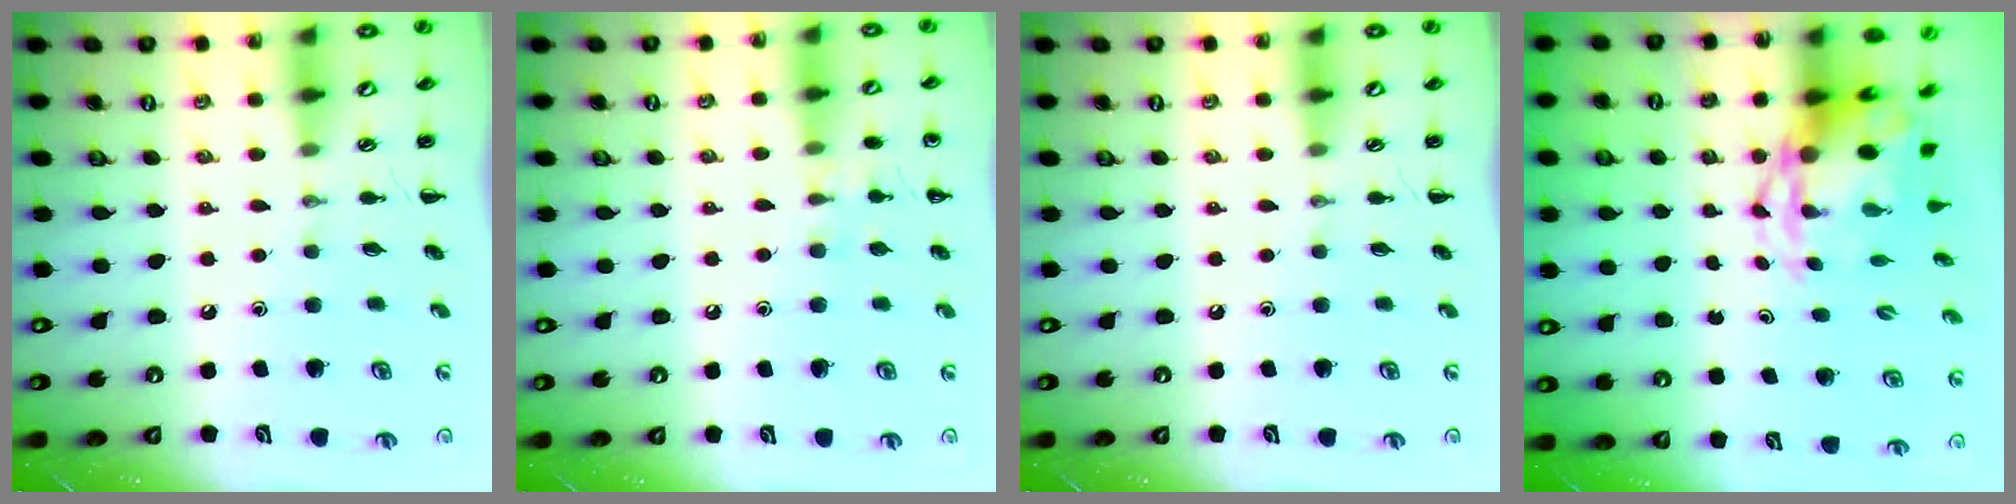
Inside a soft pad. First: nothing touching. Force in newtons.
{"total": 5.8, "press": 5.6, "slide": 1.7}
{"total": 0.0}
{"total": 4.7, "press": 4.5, "slide": 1.2}